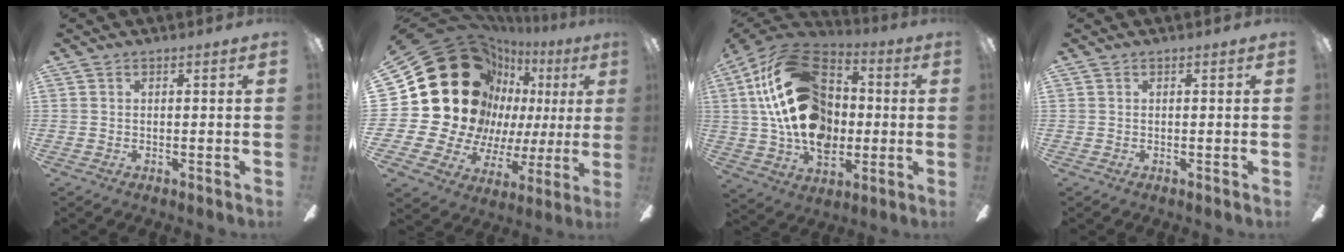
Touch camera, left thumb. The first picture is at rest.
{"total": 31.0, "force": [9.3, 23.3, 18.1], "torque": [-0.358, -0.079, 0.222]}
{"total": 27.5, "force": [3.5, 18.8, 19.8], "torque": [-0.387, 0.018, 0.070]}
{"total": 0.0}